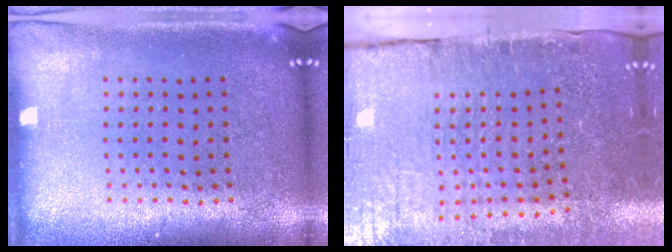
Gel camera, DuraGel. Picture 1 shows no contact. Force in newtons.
{"total": 4.2, "press": 3.9, "slide": 1.5}